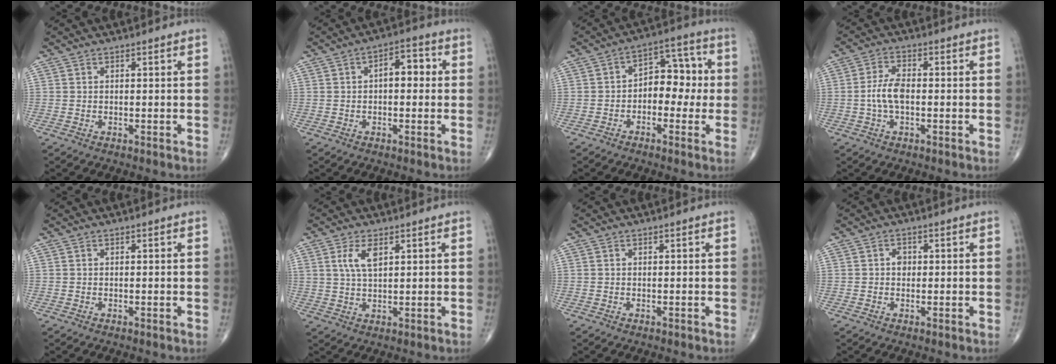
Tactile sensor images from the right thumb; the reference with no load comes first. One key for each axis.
{"total": 5.8, "fx": 0.5, "fy": 3.1, "fz": 4.9, "tx": -0.052, "ty": 0.020, "tz": -0.002}
{"total": 9.0, "fx": -0.7, "fy": 6.0, "fz": 6.7, "tx": -0.052, "ty": 0.038, "tz": -0.025}
{"total": 5.4, "fx": -0.7, "fy": 2.6, "fz": 4.6, "tx": -0.100, "ty": 0.014, "tz": -0.019}
{"total": 0.0}
{"total": 4.7, "fx": 1.9, "fy": 2.0, "fz": 3.8, "tx": -0.074, "ty": -0.004, "tz": 0.041}
{"total": 0.0}
{"total": 1.7, "fx": 0.1, "fy": 1.4, "fz": 1.0, "tx": -0.007, "ty": 0.004, "tz": -0.001}